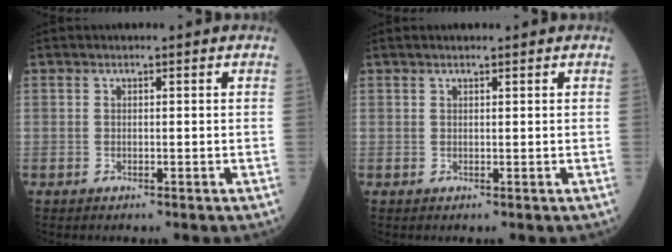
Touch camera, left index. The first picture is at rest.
{"total": 1.0, "force": [0.8, 0.1, 0.6], "torque": [-0.013, 0.009, 0.014]}